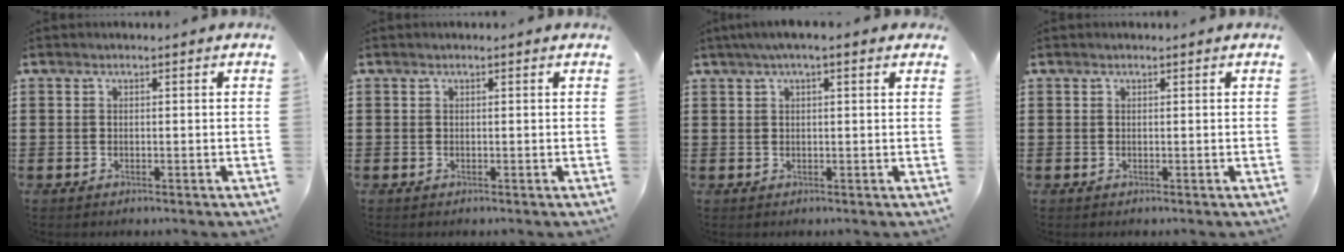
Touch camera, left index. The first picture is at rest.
{"total": 0.0}
{"total": 2.5, "force": [1.3, 0.7, 2.1], "torque": [-0.043, 0.006, 0.021]}
{"total": 0.0}